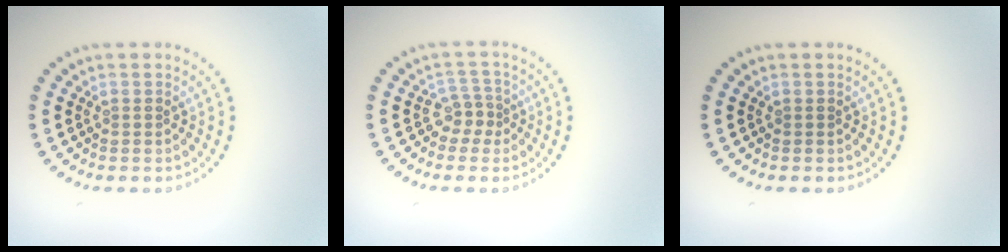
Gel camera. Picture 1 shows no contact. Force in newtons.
{"total": 2.0, "press": 1.3, "slide": 1.4}
{"total": 0.0}